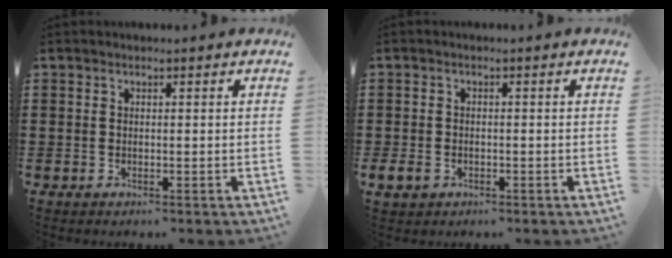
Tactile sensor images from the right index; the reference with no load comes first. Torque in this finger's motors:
{"motor_torque": [0.89, 0.86, 0.11, 0.00]}